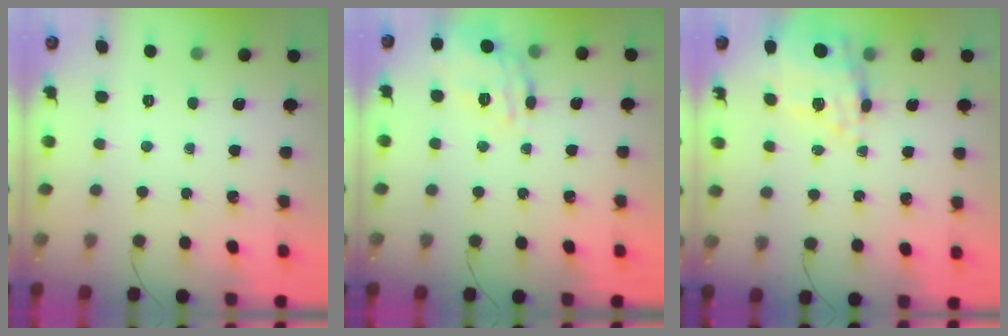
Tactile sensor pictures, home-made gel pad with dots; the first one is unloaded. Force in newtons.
{"total": 16.1, "press": 16.1, "slide": 0.6}
{"total": 11.6, "press": 10.9, "slide": 4.1}